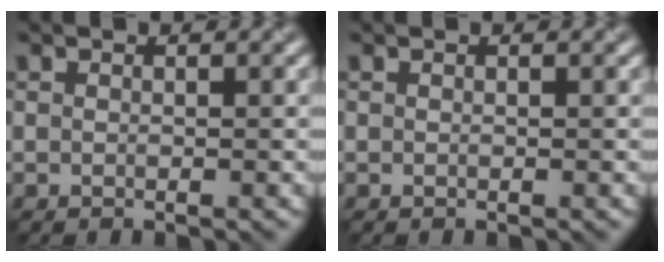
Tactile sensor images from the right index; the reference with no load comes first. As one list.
[{"total": 0.0}]